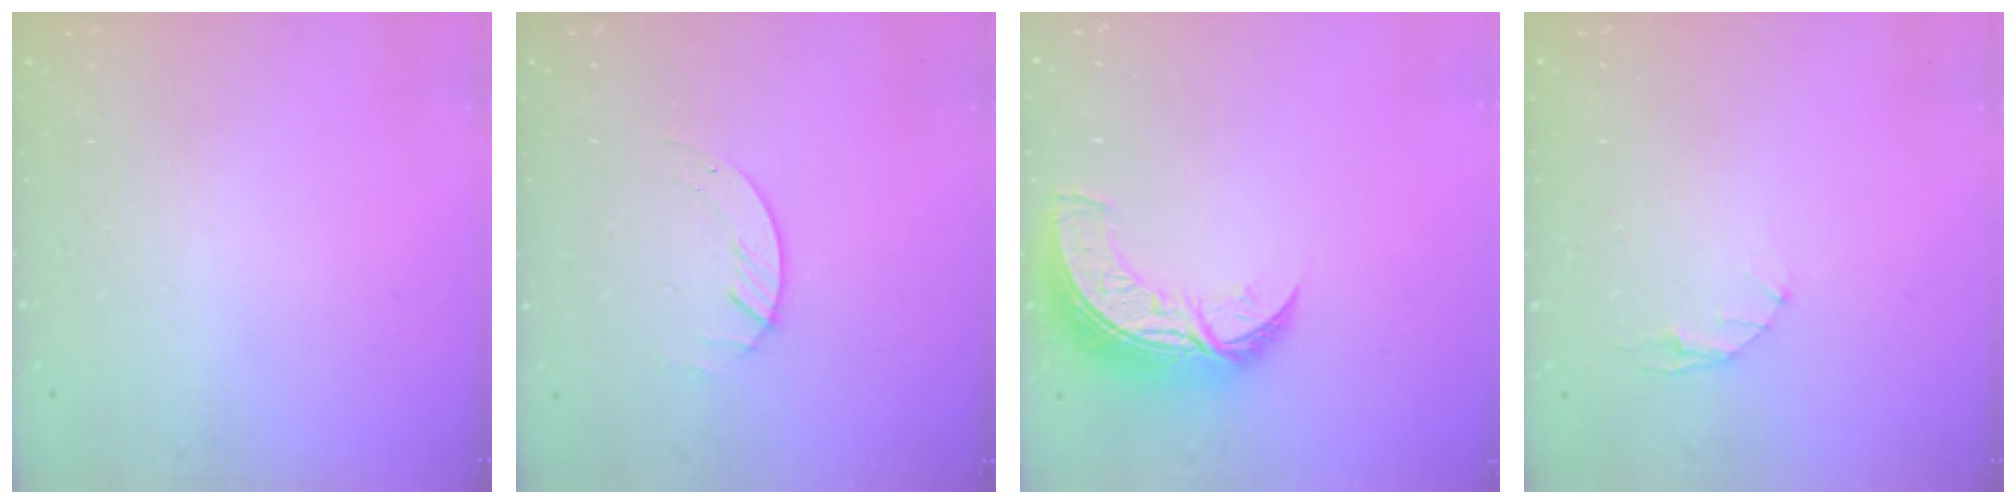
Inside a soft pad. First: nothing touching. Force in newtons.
{"total": 1.2, "press": 1.1, "slide": 0.2}
{"total": 11.0, "press": 10.9, "slide": 0.8}
{"total": 2.9, "press": 2.9, "slide": 0.4}